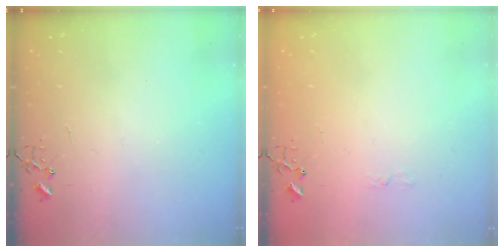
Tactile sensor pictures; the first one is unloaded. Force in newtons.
{"total": 3.6, "press": 3.6, "slide": 0.4}